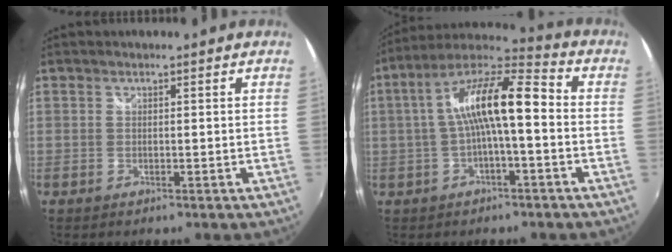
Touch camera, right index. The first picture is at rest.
{"total": 12.8, "force": [-0.6, 3.0, 12.5], "torque": [-0.232, 0.029, -0.013]}